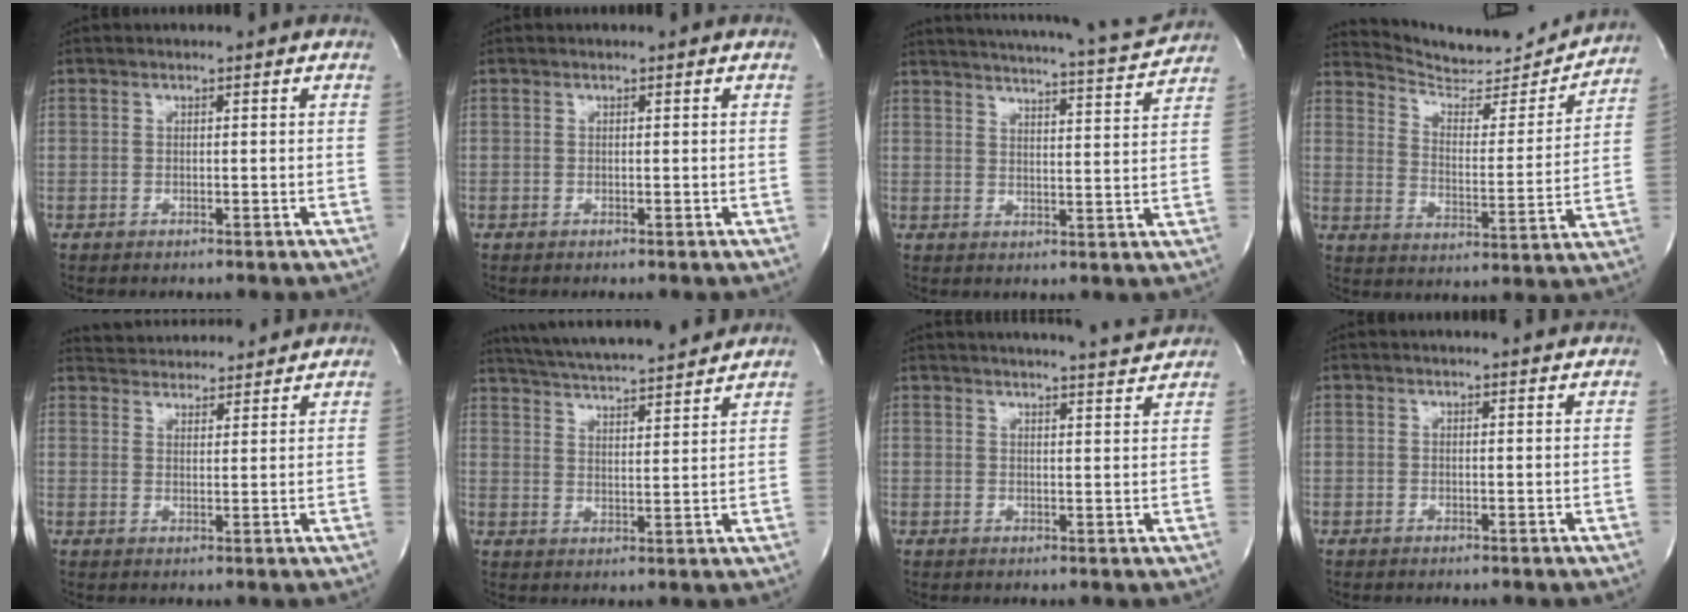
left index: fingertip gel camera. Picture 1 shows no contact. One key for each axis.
{"total": 0.0}
{"total": 16.8, "fx": 16.1, "fy": -0.4, "fz": 4.9, "tx": -0.084, "ty": -0.038, "tz": 0.208}
{"total": 15.4, "fx": 15.1, "fy": 1.9, "fz": 2.0, "tx": -0.029, "ty": -0.036, "tz": 0.214}
{"total": 9.9, "fx": 9.5, "fy": 1.8, "fz": 1.8, "tx": -0.027, "ty": 0.021, "tz": 0.133}
{"total": 16.7, "fx": 15.3, "fy": 1.1, "fz": 6.7, "tx": -0.119, "ty": 0.020, "tz": 0.229}
{"total": 11.2, "fx": 10.8, "fy": -0.4, "fz": 3.1, "tx": -0.048, "ty": -0.012, "tz": 0.128}
{"total": 2.2, "fx": 2.1, "fy": 0.0, "fz": 0.4, "tx": -0.010, "ty": 0.000, "tz": 0.018}